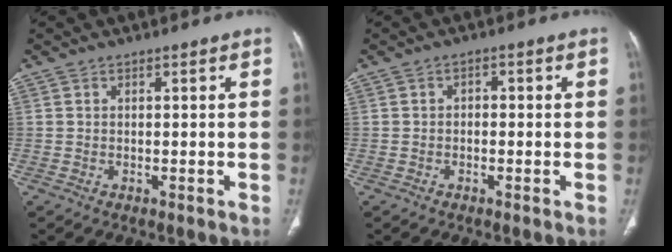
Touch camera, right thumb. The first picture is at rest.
{"total": 1.4, "force": [-0.2, 1.0, 0.9], "torque": [-0.006, 0.007, -0.008]}